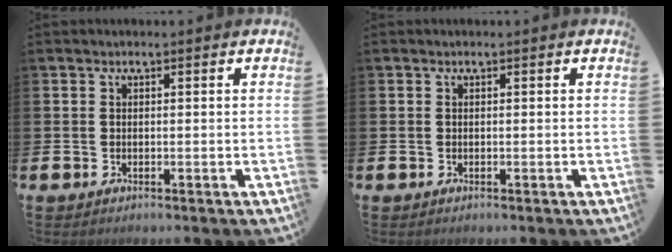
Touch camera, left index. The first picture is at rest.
{"total": 0.0}